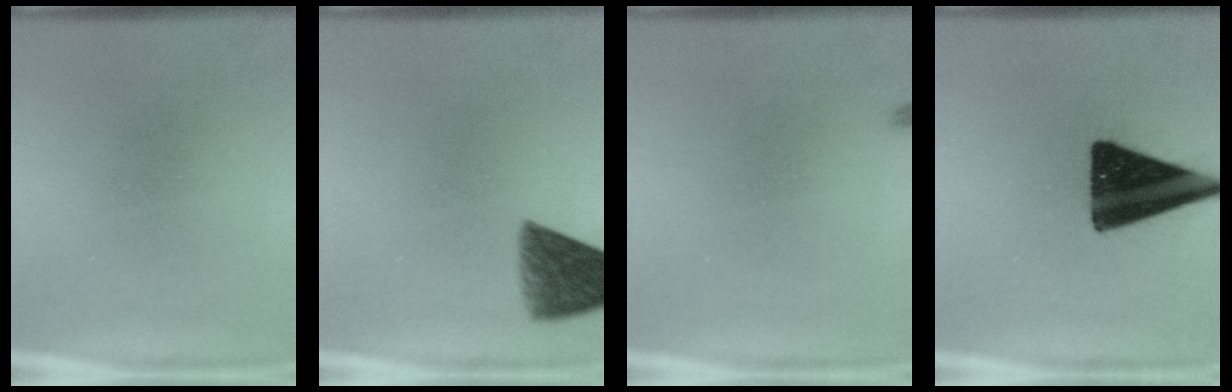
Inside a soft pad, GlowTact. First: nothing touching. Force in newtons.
{"total": 7.4}
{"total": 0.5}
{"total": 18.0}